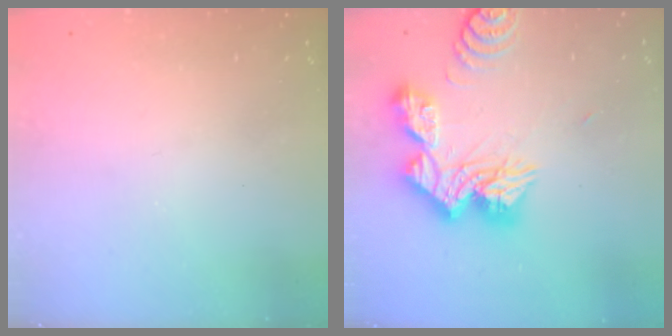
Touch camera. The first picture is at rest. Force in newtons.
{"total": 19.6, "press": 19.5, "slide": 1.9}